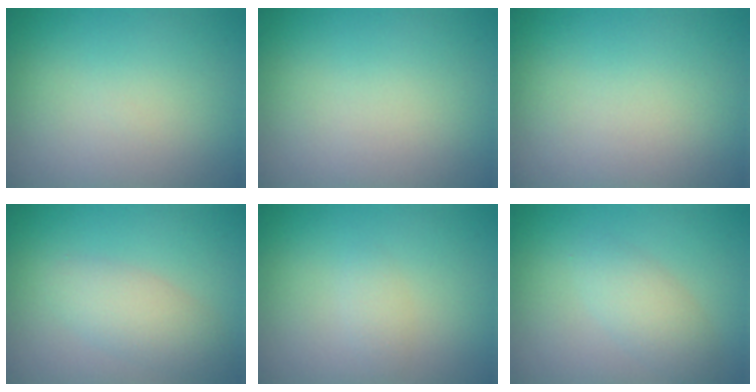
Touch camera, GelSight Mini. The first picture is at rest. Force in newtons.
{"total": 0.0}
{"total": 0.0}
{"total": 3.0, "press": 3.0, "slide": 0.2}
{"total": 1.0, "press": 1.0, "slide": 0.1}
{"total": 2.5, "press": 2.5, "slide": 0.0}